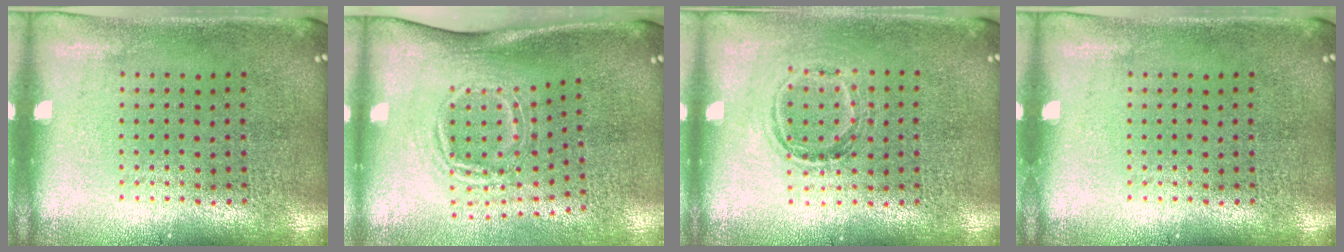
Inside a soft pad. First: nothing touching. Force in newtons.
{"total": 1.8, "press": 1.1, "slide": 1.4}
{"total": 1.1, "press": 0.9, "slide": 0.6}
{"total": 0.0}